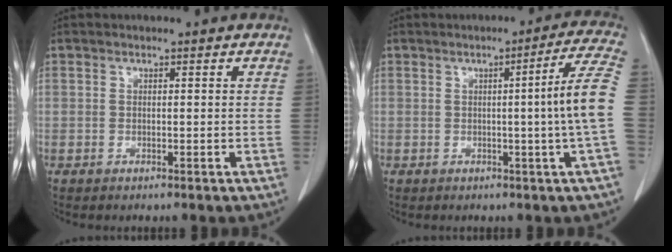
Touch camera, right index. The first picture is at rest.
{"total": 8.0, "force": [-0.6, -2.1, 7.8], "torque": [-0.098, -0.002, -0.008]}